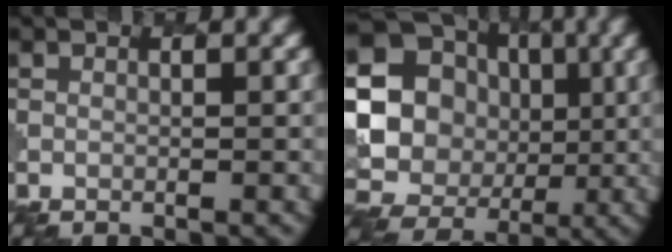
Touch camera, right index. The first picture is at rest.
{"total": 22.3, "force": [-0.1, 21.3, 6.5], "torque": [-0.156, 0.000, -0.048]}